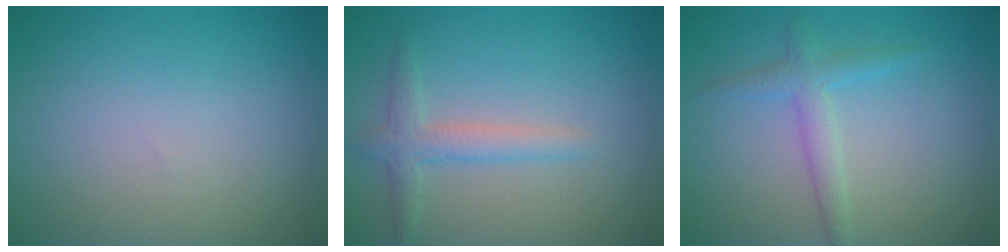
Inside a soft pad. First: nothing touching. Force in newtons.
{"total": 2.4, "press": 2.4, "slide": 0.1}
{"total": 2.3, "press": 2.3, "slide": 0.1}